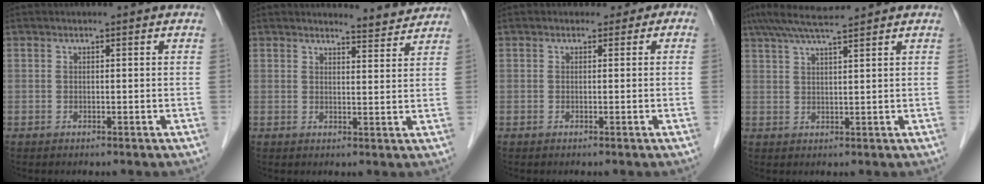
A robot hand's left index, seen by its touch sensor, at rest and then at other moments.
{"total": 4.0, "force": [4.0, 0.2, -0.2], "torque": [-0.009, -0.010, 0.043]}
{"total": 1.7, "force": [0.2, 1.6, 0.5], "torque": [0.010, 0.008, -0.008]}
{"total": 6.6, "force": [5.8, -1.0, 3.0], "torque": [-0.058, 0.025, 0.103]}